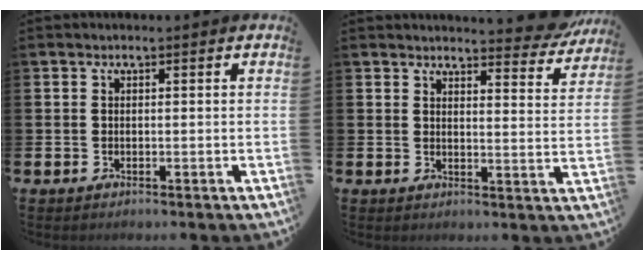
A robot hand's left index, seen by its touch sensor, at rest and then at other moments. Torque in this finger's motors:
{"motor_torque": [1.11, -1.03, 0.75, 0.05]}